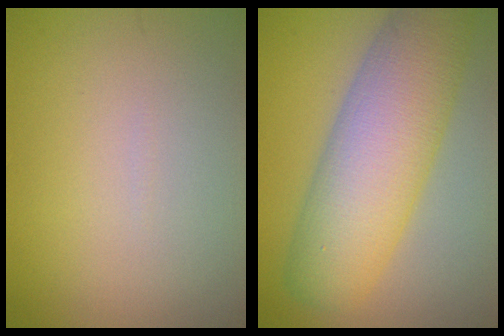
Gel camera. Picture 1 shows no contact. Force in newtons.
{"total": 9.5, "press": 9.5, "slide": 0.3}